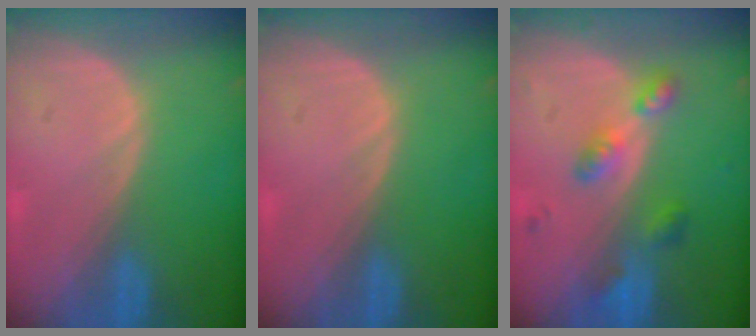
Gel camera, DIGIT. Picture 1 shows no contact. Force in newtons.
{"total": 0.0}
{"total": 5.1, "press": 5.1, "slide": 0.4}